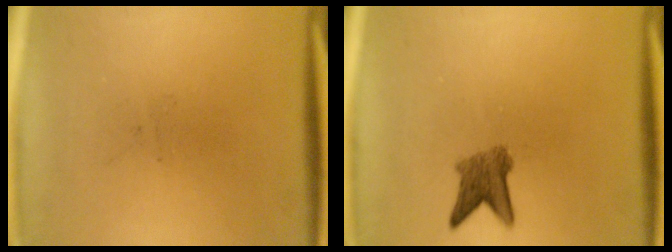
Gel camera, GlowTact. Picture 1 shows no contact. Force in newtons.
{"total": 3.7}